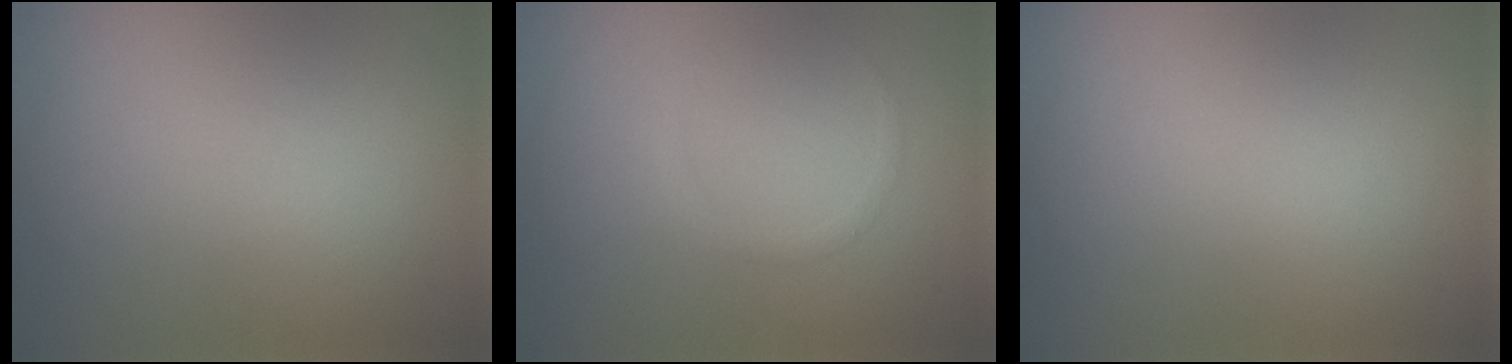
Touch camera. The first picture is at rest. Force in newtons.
{"total": 0.8, "press": 0.8, "slide": 0.0}
{"total": 0.0}